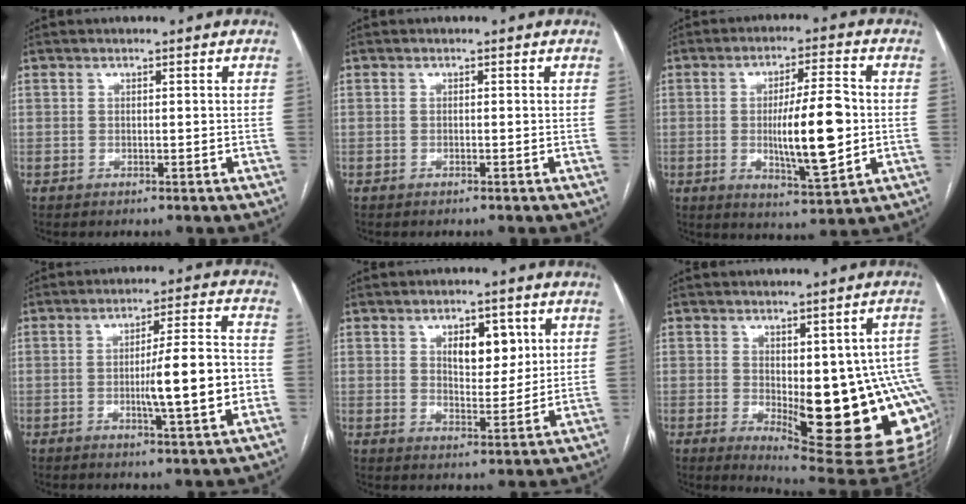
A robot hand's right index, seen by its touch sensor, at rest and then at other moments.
{"total": 0.0}
{"total": 10.7, "force": [-0.8, 2.0, 10.5], "torque": [-0.173, -0.005, -0.009]}
{"total": 10.6, "force": [-2.3, 0.5, 10.4], "torque": [-0.157, 0.004, -0.035]}
{"total": 6.5, "force": [2.5, 3.1, 5.1], "torque": [-0.078, 0.001, 0.045]}
{"total": 19.4, "force": [-3.5, 5.9, 18.1], "torque": [-0.145, 0.004, -0.020]}